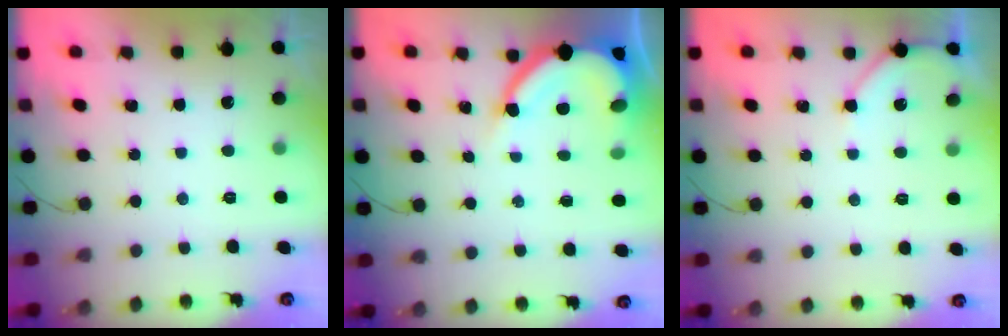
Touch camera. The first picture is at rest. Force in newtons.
{"total": 10.6, "press": 10.5, "slide": 1.2}
{"total": 5.9, "press": 5.9, "slide": 0.7}